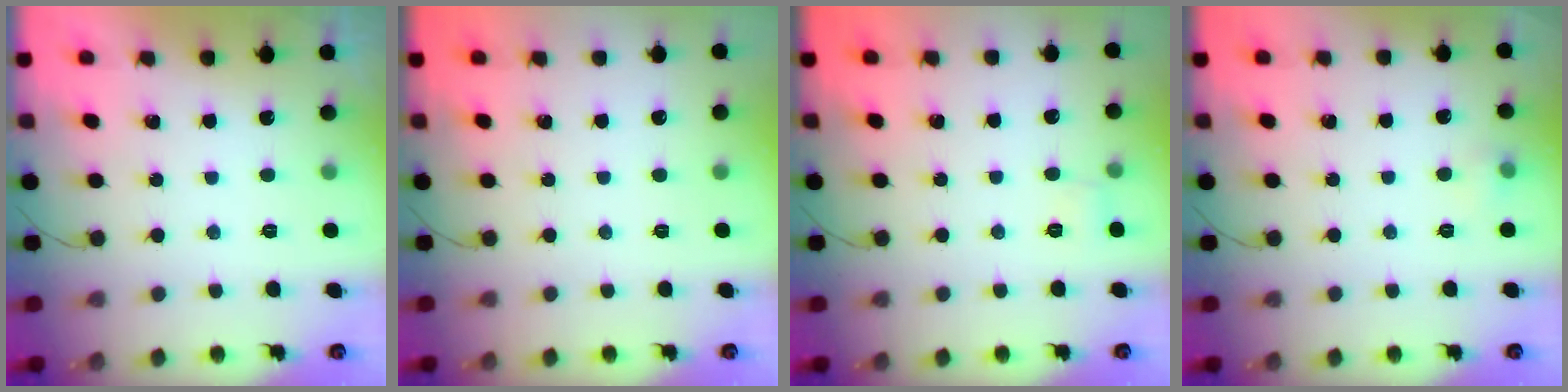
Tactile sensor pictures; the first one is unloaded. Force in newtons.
{"total": 0.0}
{"total": 4.3, "press": 4.1, "slide": 1.4}
{"total": 3.7, "press": 3.5, "slide": 1.0}